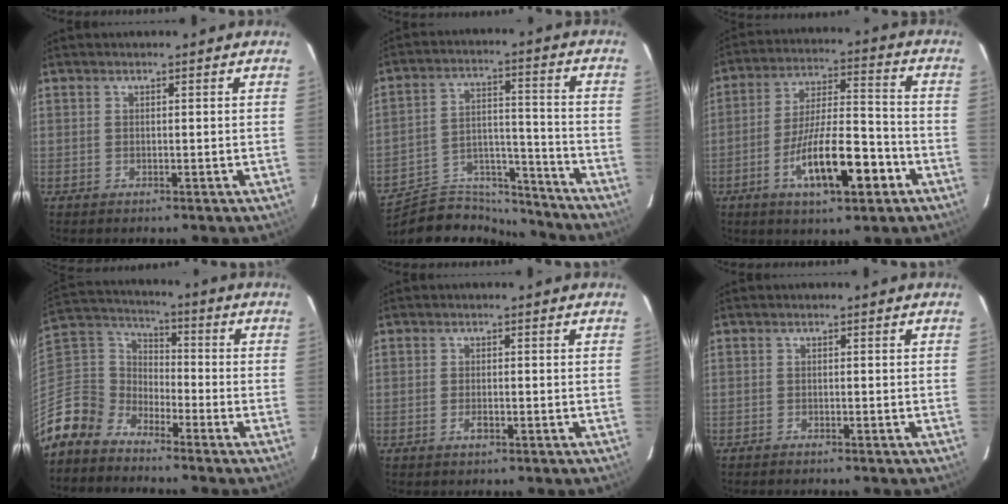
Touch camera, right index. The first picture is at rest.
{"total": 13.5, "force": [-12.9, 3.6, 1.5], "torque": [-0.027, 0.047, -0.208]}
{"total": 14.6, "force": [-6.6, 4.1, 12.3], "torque": [-0.222, -0.003, -0.104]}
{"total": 10.2, "force": [-7.8, 6.4, 1.7], "torque": [-0.076, 0.032, -0.178]}
{"total": 1.7, "force": [-0.9, 0.8, 1.3], "torque": [-0.026, 0.000, -0.016]}
{"total": 1.0, "force": [-1.0, -0.1, 0.2], "torque": [-0.012, 0.000, -0.019]}